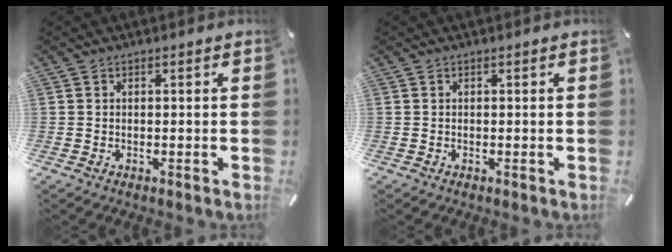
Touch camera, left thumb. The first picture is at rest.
{"total": 0.0}